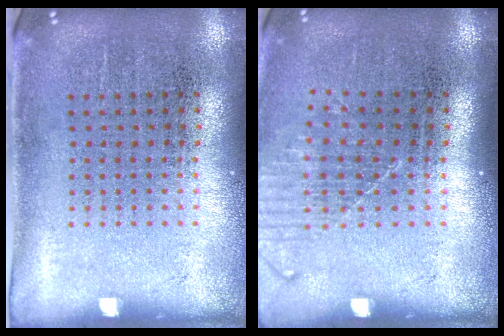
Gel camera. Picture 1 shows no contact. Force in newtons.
{"total": 1.3, "press": 1.0, "slide": 0.8}